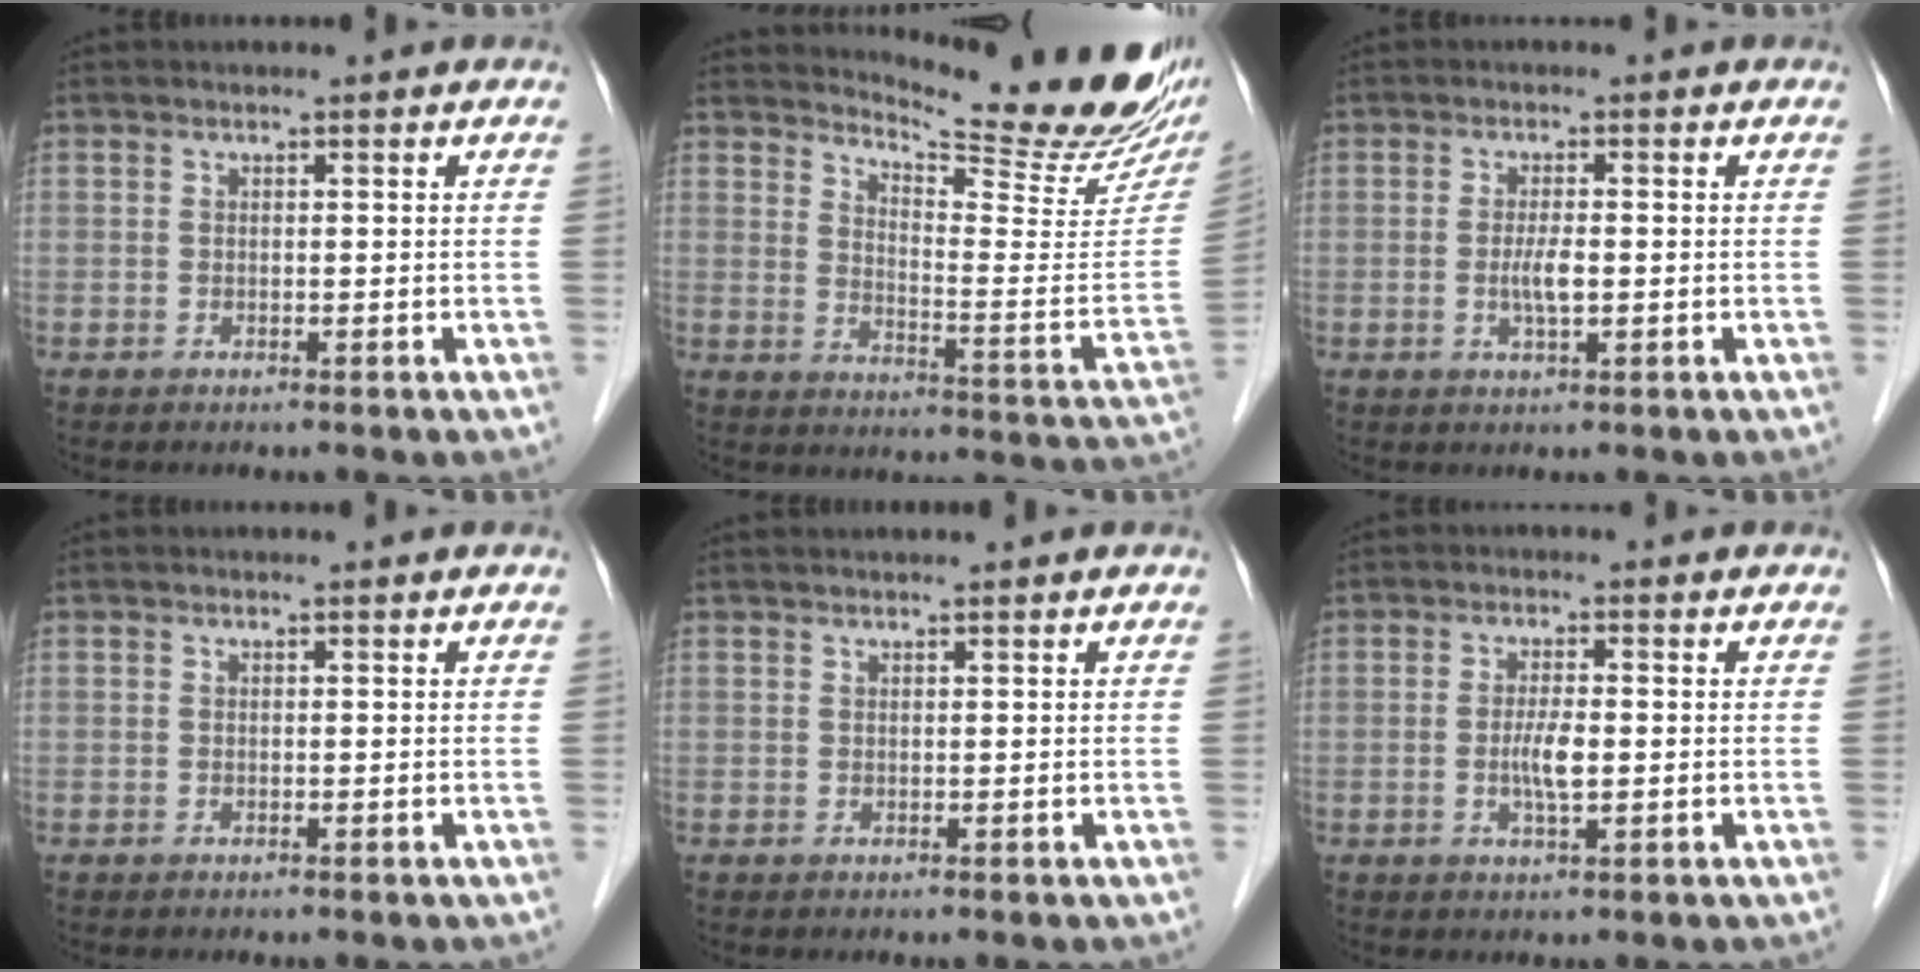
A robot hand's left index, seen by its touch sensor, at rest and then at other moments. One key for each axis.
{"total": 19.5, "fx": 18.0, "fy": 1.7, "fz": 7.5, "tx": -0.115, "ty": -0.100, "tz": 0.223}
{"total": 2.6, "fx": -0.3, "fy": 0.4, "fz": 2.6, "tx": -0.054, "ty": -0.003, "tz": -0.005}
{"total": 0.0}
{"total": 1.8, "fx": 1.6, "fy": -0.2, "fz": 0.9, "tx": -0.009, "ty": 0.022, "tz": 0.032}
{"total": 3.3, "fx": -0.4, "fy": 0.5, "fz": 3.2, "tx": -0.067, "ty": -0.003, "tz": -0.006}